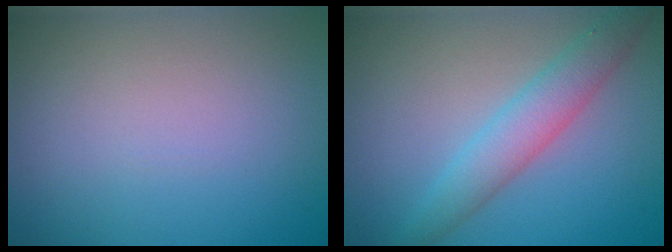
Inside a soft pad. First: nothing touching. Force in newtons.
{"total": 3.7, "press": 3.7, "slide": 0.1}